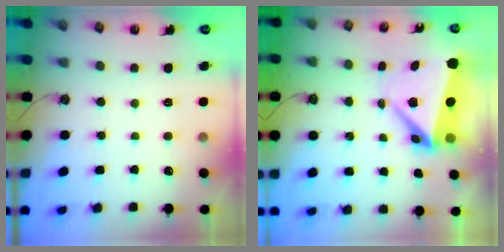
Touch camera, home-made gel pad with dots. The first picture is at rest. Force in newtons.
{"total": 8.3, "press": 8.2, "slide": 1.2}